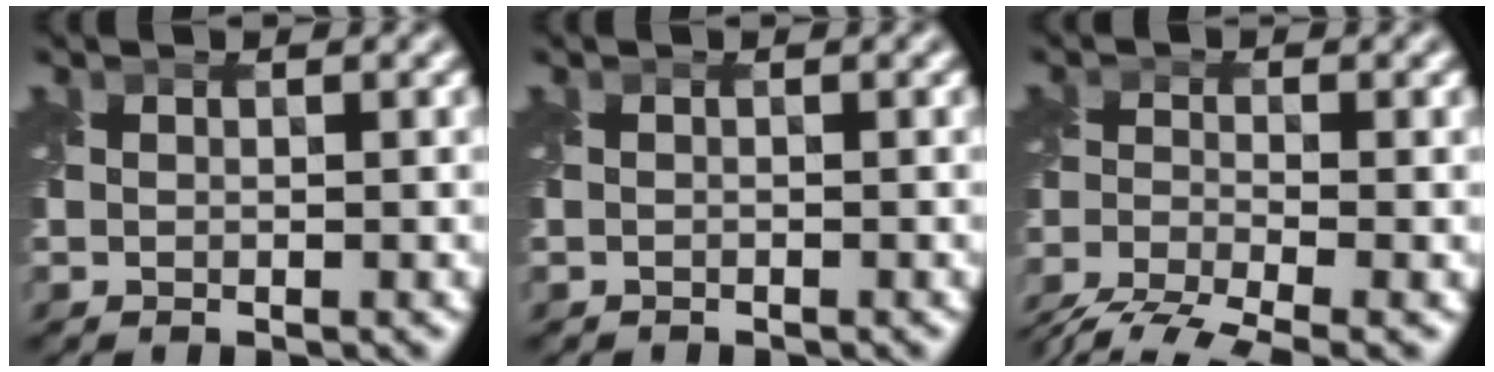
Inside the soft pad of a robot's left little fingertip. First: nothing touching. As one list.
[{"total": 0.6, "force": [-0.6, 0.1, 0.0], "torque": [0.000, -0.008, -0.010]}, {"total": 7.2, "force": [-6.1, 1.7, 3.5], "torque": [-0.073, -0.030, -0.113]}]